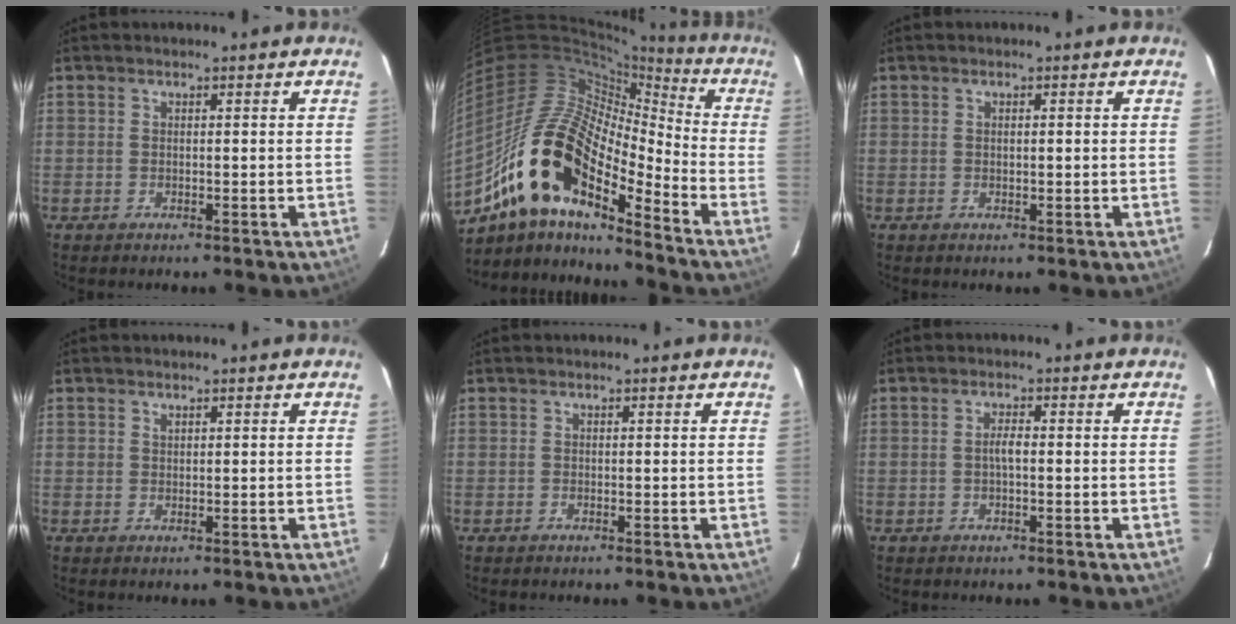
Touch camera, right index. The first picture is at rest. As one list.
[{"total": 21.7, "force": [-13.2, 7.8, 15.3], "torque": [-0.272, -0.019, -0.268]}, {"total": 1.0, "force": [0.1, 0.3, 0.9], "torque": [-0.016, 0.003, 0.002]}, {"total": 0.6, "force": [0.4, 0.4, 0.1], "torque": [-0.002, 0.001, 0.007]}, {"total": 0.0}, {"total": 1.7, "force": [-0.3, 0.3, 1.6], "torque": [-0.032, 0.006, -0.007]}]